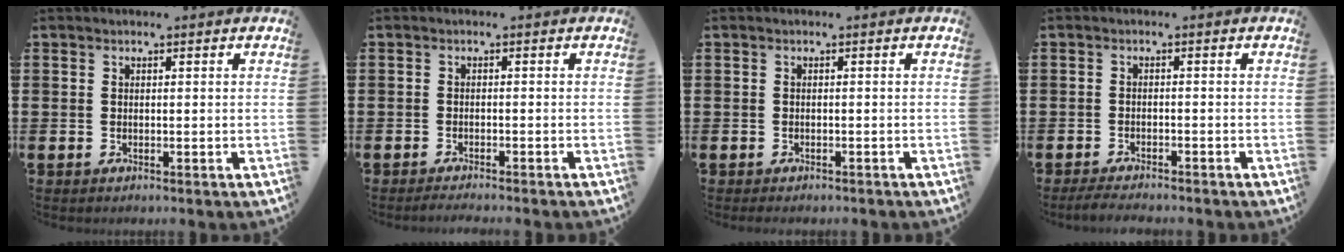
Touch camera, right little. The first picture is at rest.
{"total": 0.9, "force": [-0.8, -0.1, 0.4], "torque": [-0.006, -0.002, -0.015]}
{"total": 0.0}
{"total": 1.7, "force": [-1.6, 0.2, 0.6], "torque": [-0.011, 0.004, -0.032]}